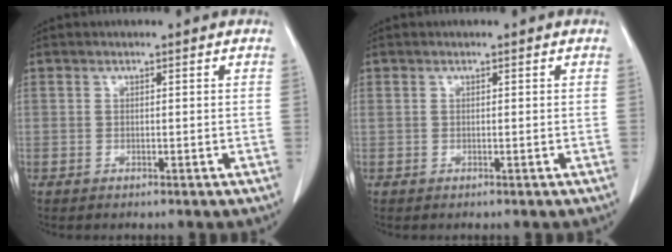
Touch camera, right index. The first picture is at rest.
{"total": 0.0}